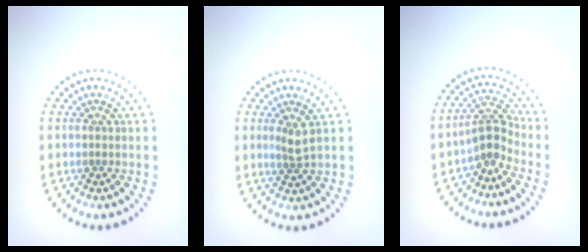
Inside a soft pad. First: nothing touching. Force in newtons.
{"total": 1.4, "press": 1.0, "slide": 0.9}
{"total": 2.6, "press": 1.8, "slide": 1.9}